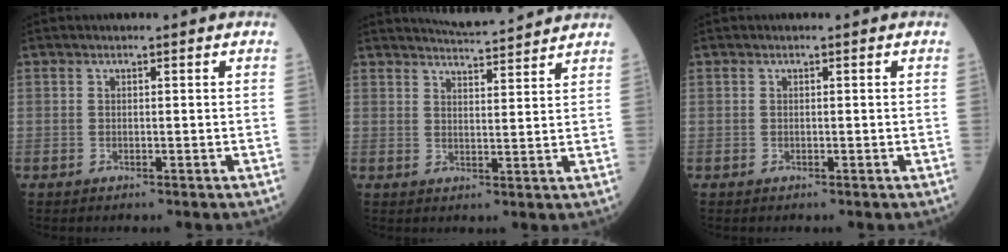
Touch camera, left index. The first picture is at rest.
{"total": 7.8, "force": [7.6, 0.0, 1.8], "torque": [-0.041, 0.010, 0.107]}
{"total": 0.0}